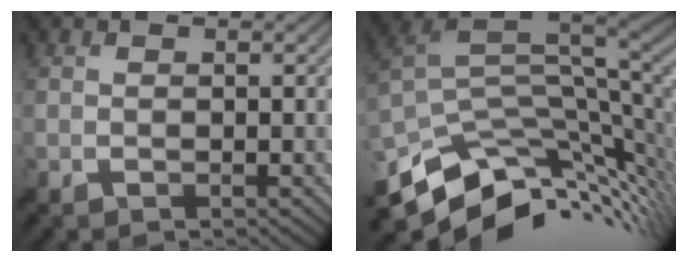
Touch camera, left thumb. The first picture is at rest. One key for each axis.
{"total": 13.2, "fx": -4.1, "fy": 7.3, "fz": 10.1, "tx": -0.212, "ty": -0.026, "tz": -0.060}